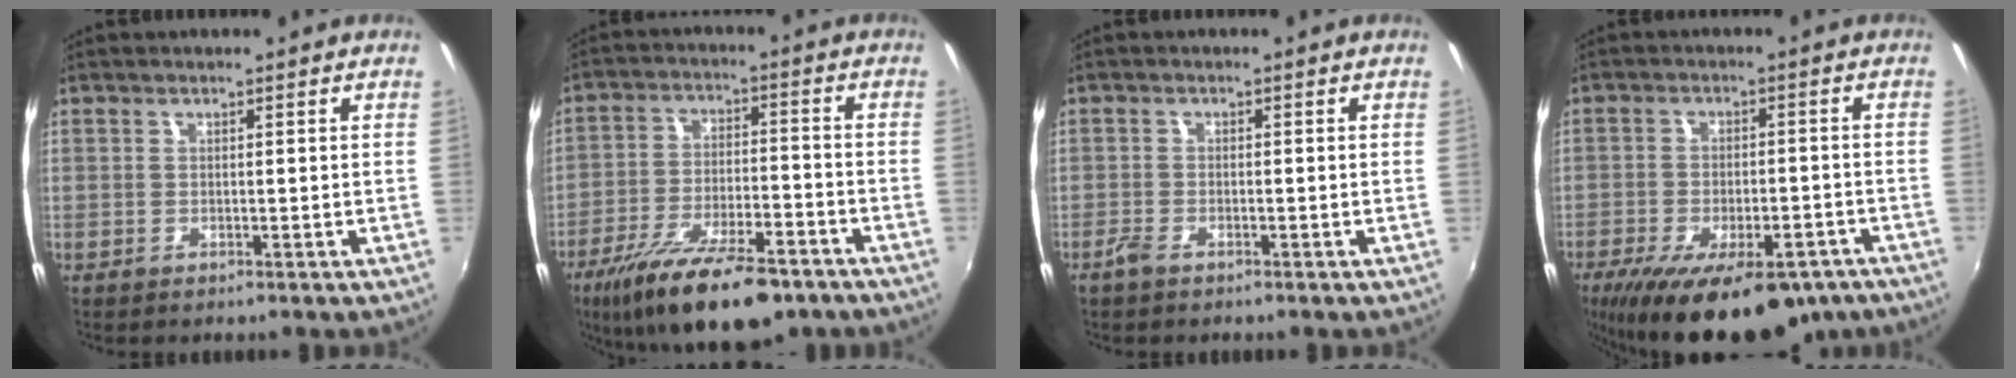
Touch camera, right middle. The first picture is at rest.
{"total": 18.1, "force": [-12.7, 6.2, 11.3], "torque": [-0.218, -0.034, -0.204]}
{"total": 2.1, "force": [-1.7, 0.6, 1.0], "torque": [-0.030, -0.004, -0.036]}
{"total": 21.9, "force": [-15.2, 8.8, 13.1], "torque": [-0.241, -0.036, -0.209]}